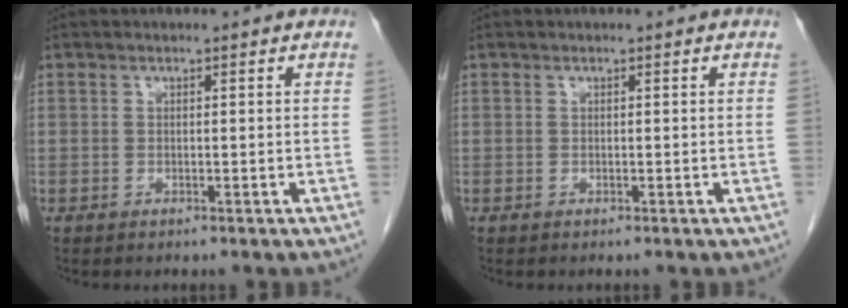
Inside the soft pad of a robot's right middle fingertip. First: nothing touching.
{"total": 0.0}